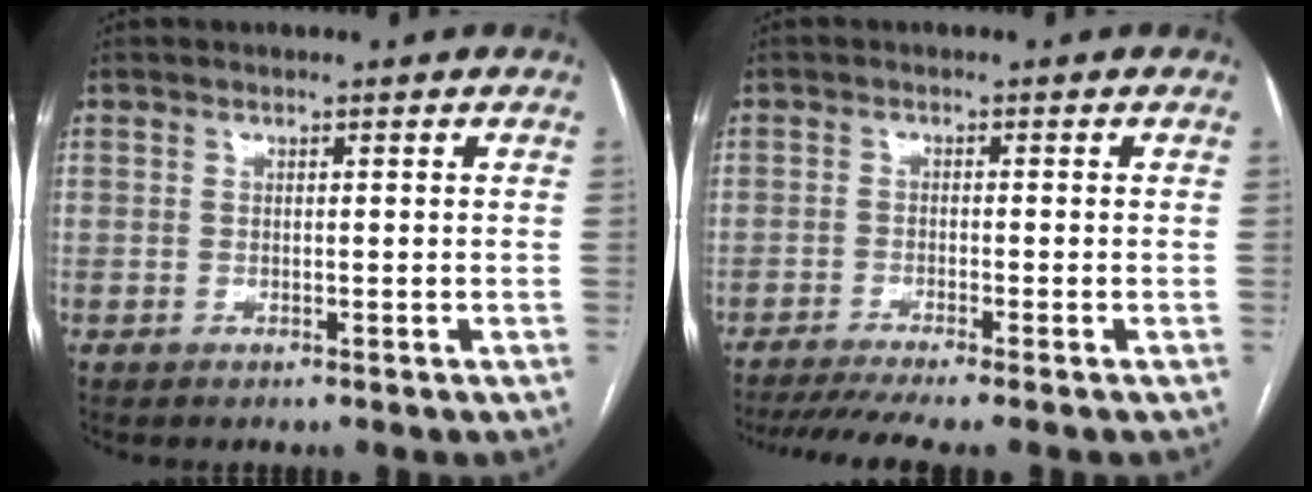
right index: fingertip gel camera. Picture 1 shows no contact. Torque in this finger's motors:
{"motor_torque": [1.07, -1.07, 0.42, 0.10]}